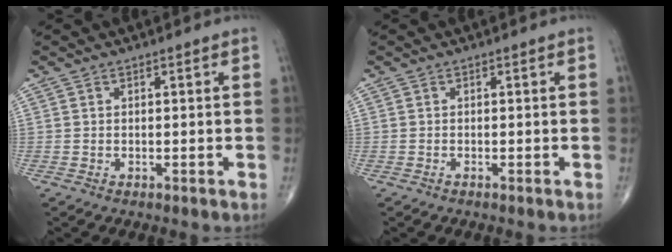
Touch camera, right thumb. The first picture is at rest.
{"total": 0.0}